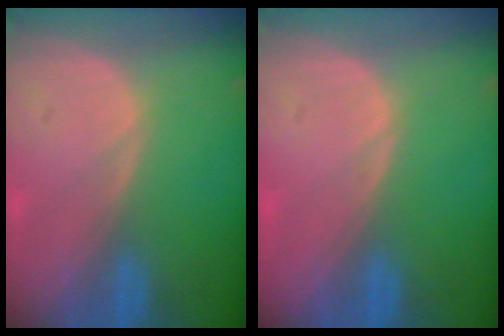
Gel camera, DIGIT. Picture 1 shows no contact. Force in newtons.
{"total": 0.0}